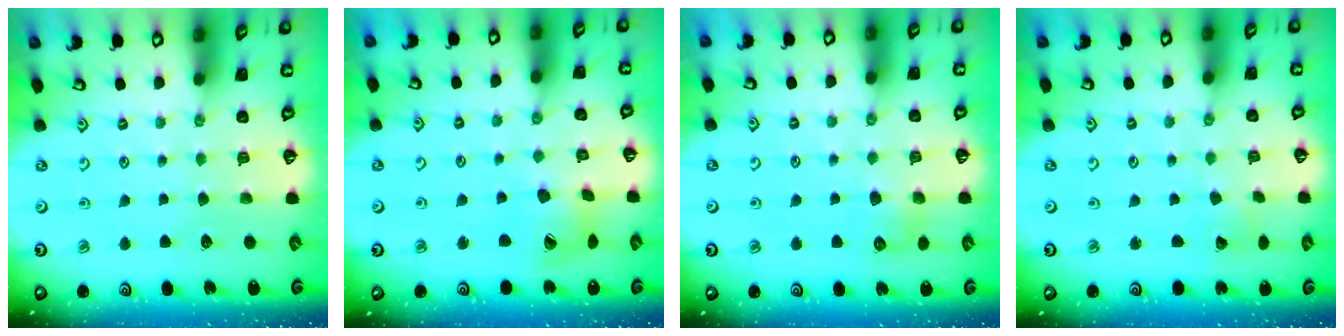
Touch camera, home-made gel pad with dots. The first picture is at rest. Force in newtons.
{"total": 12.0, "press": 11.9, "slide": 1.4}
{"total": 5.7, "press": 5.7, "slide": 0.6}
{"total": 2.9, "press": 2.9, "slide": 0.2}